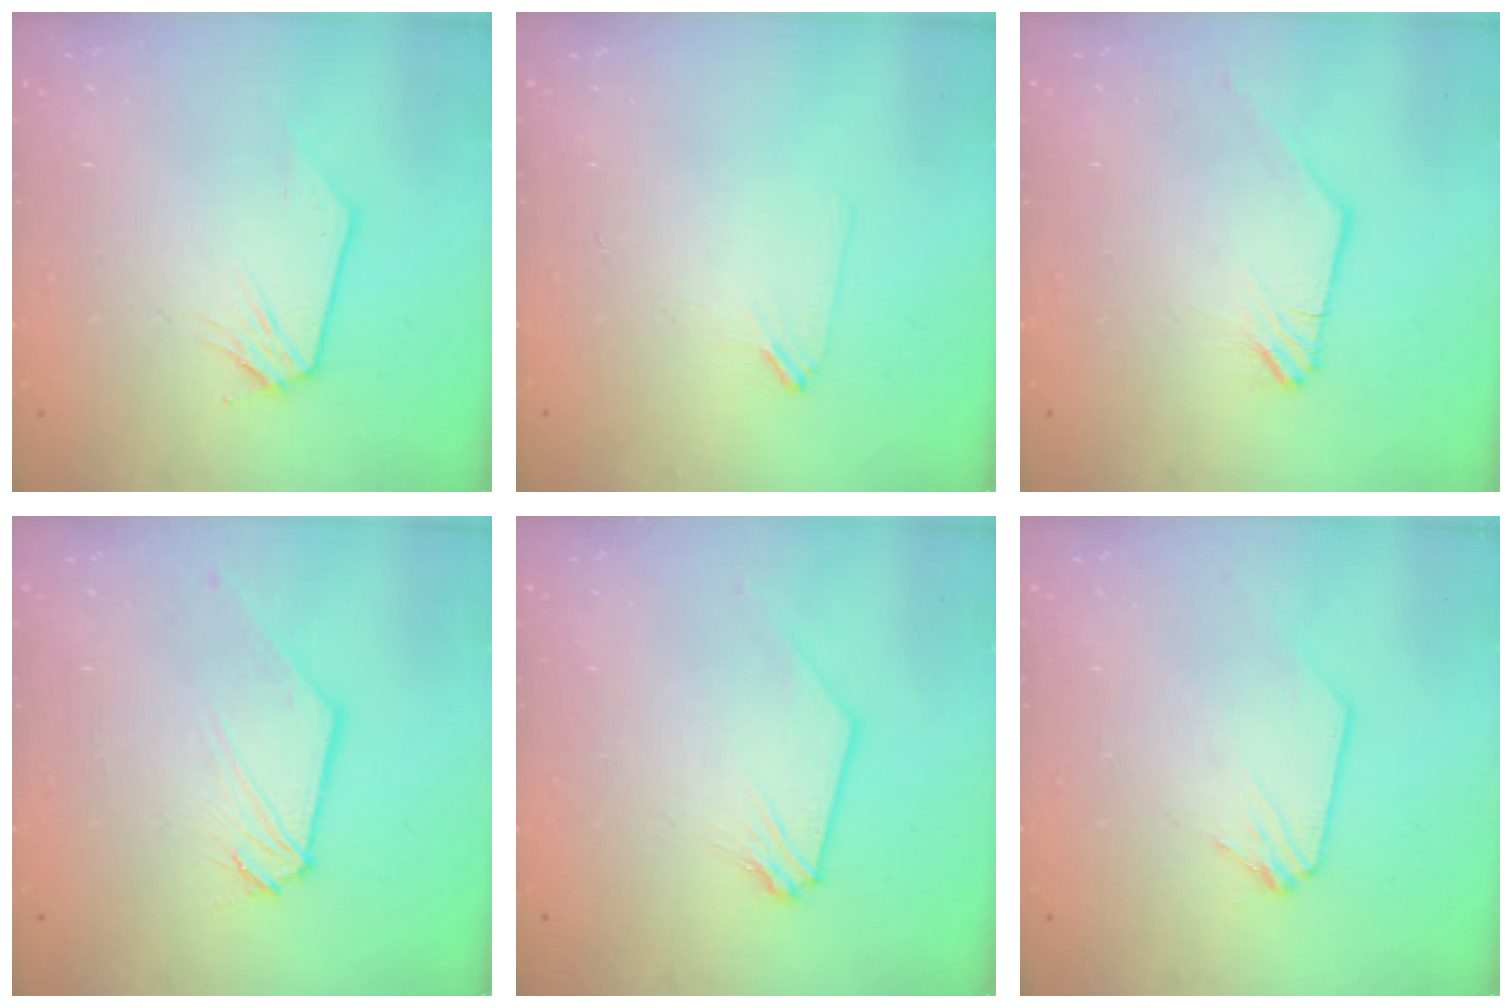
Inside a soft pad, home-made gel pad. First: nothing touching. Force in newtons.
{"total": 1.6, "press": 1.5, "slide": 0.3}
{"total": 0.6, "press": 0.6, "slide": 0.2}
{"total": 0.5, "press": 0.5, "slide": 0.1}
{"total": 0.0}
{"total": 0.7, "press": 0.7, "slide": 0.0}